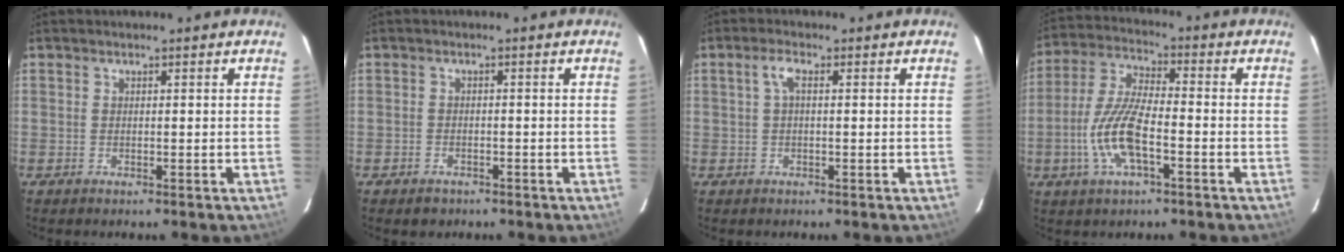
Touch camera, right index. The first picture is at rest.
{"total": 2.3, "force": [-1.5, 1.6, 0.4], "torque": [-0.011, 0.002, -0.019]}
{"total": 2.4, "force": [0.4, 0.5, 2.3], "torque": [-0.050, 0.007, 0.007]}
{"total": 11.8, "force": [-3.9, 3.7, 10.5], "torque": [-0.225, -0.001, -0.078]}